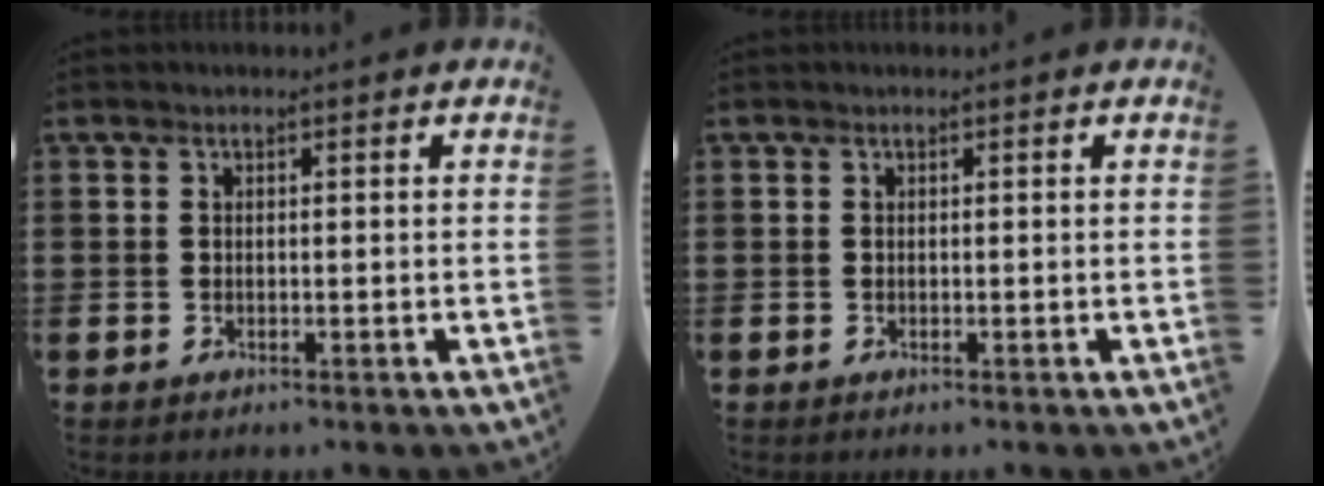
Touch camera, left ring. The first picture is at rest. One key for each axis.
{"total": 0.0}